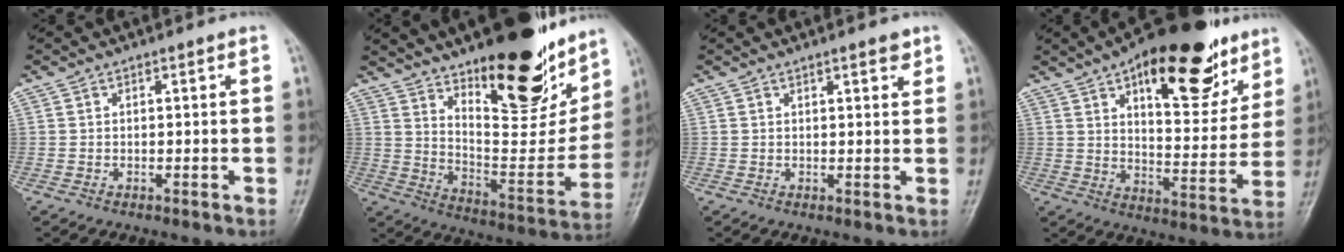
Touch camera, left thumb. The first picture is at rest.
{"total": 26.3, "force": [16.8, 9.9, 17.7], "torque": [-0.207, -0.092, 0.261]}
{"total": 2.5, "force": [1.7, 0.7, 1.7], "torque": [-0.016, -0.008, 0.021]}
{"total": 23.6, "force": [13.3, 10.1, 16.6], "torque": [-0.192, -0.042, 0.201]}